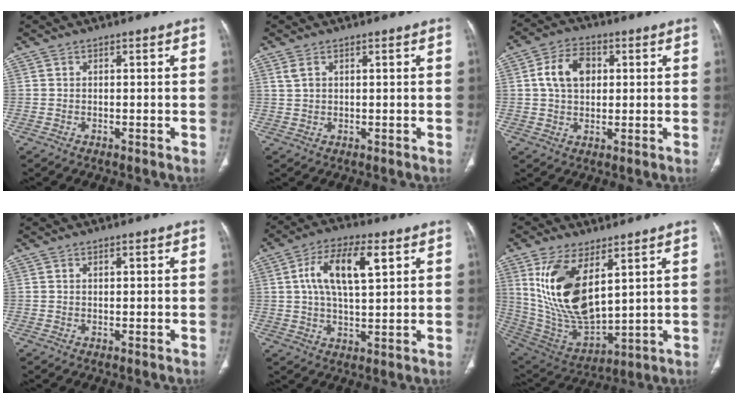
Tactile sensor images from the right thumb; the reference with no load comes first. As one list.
[{"total": 1.9, "force": [1.0, 1.1, 1.2], "torque": [-0.030, 0.005, 0.030]}, {"total": 8.7, "force": [1.8, 6.0, 5.9], "torque": [-0.093, 0.009, 0.028]}, {"total": 0.8, "force": [0.4, 0.4, 0.6], "torque": [-0.010, 0.000, 0.007]}, {"total": 12.3, "force": [3.9, 5.3, 10.4], "torque": [-0.186, 0.004, 0.067]}, {"total": 18.2, "force": [6.7, 8.5, 14.6], "torque": [-0.271, -0.029, 0.152]}]